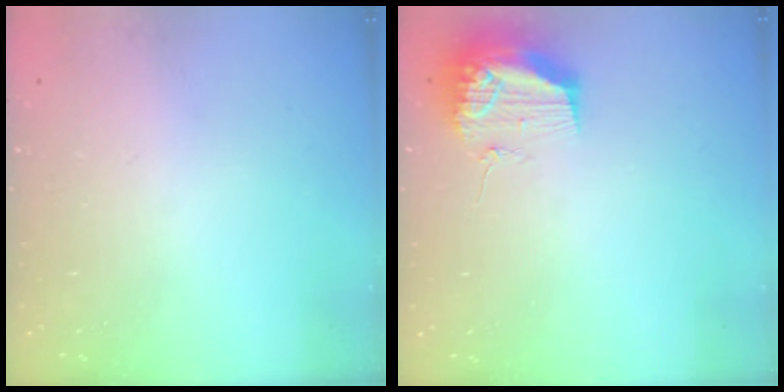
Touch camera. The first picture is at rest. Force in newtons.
{"total": 11.1, "press": 11.1, "slide": 0.8}